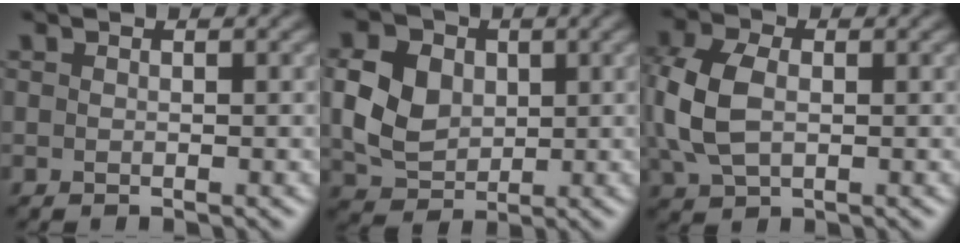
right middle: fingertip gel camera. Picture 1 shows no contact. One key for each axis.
{"total": 5.7, "fx": 0.7, "fy": 4.4, "fz": 3.4, "tx": -0.080, "ty": 0.003, "tz": 0.012}
{"total": 6.0, "fx": 0.2, "fy": 4.1, "fz": 4.3, "tx": -0.117, "ty": 0.003, "tz": 0.000}